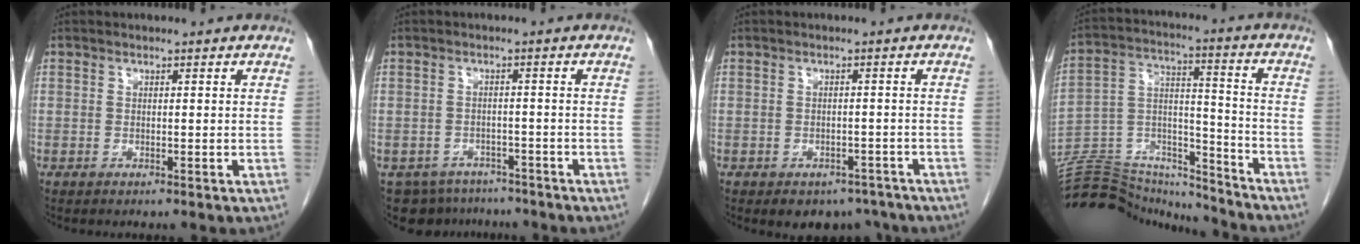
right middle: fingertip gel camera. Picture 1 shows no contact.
{"total": 7.2, "force": [-6.0, 4.0, 0.5], "torque": [-0.006, 0.008, -0.076]}
{"total": 5.1, "force": [-4.1, 2.9, 1.2], "torque": [0.001, 0.007, -0.049]}
{"total": 22.3, "force": [-21.3, 4.0, 4.8], "torque": [-0.129, 0.028, -0.338]}